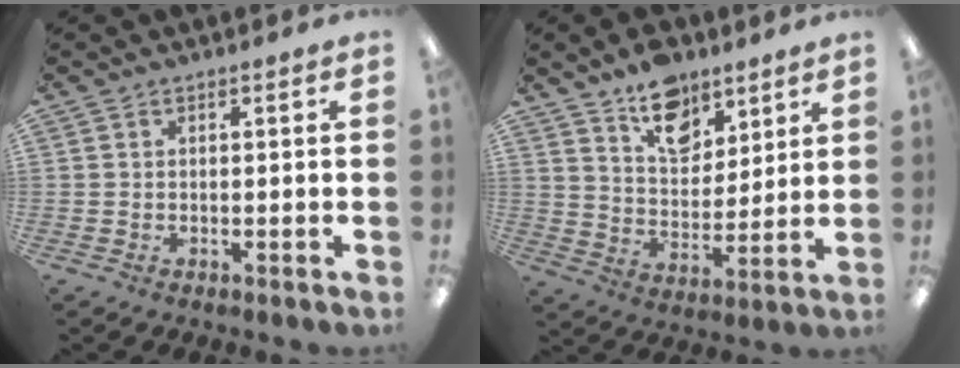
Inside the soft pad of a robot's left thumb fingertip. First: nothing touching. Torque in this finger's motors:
{"motor_torque": [0.23, 0.22, 0.15, -0.33, 0.04]}